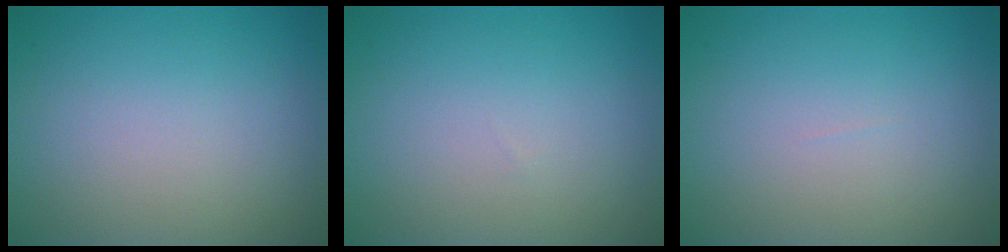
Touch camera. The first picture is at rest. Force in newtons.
{"total": 0.0}
{"total": 0.0}